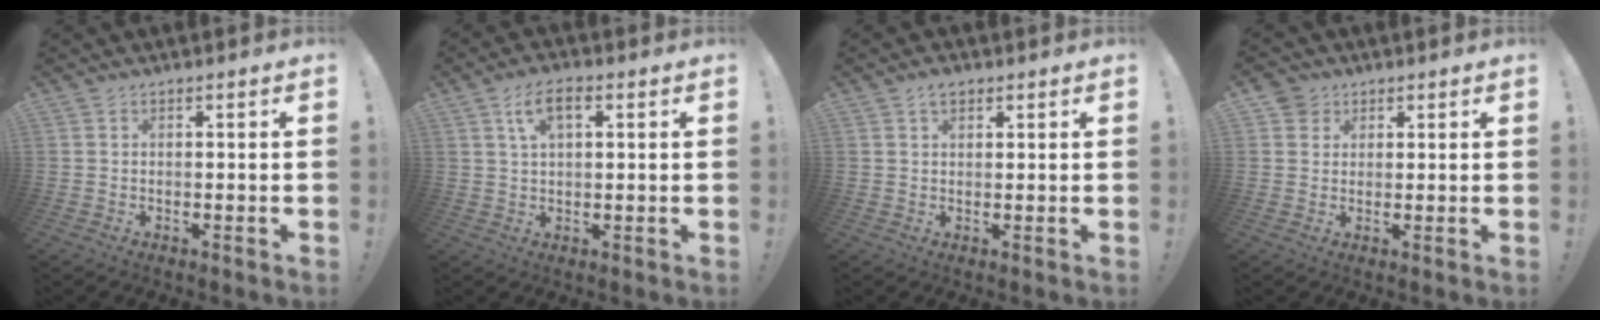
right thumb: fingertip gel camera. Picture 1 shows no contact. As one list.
[{"total": 6.7, "force": [2.5, 3.3, 5.3], "torque": [-0.093, 0.004, 0.044]}, {"total": 2.9, "force": [1.8, 1.7, 1.6], "torque": [-0.022, -0.004, 0.031]}, {"total": 4.0, "force": [1.9, 3.5, 0.7], "torque": [-0.008, -0.008, 0.036]}]